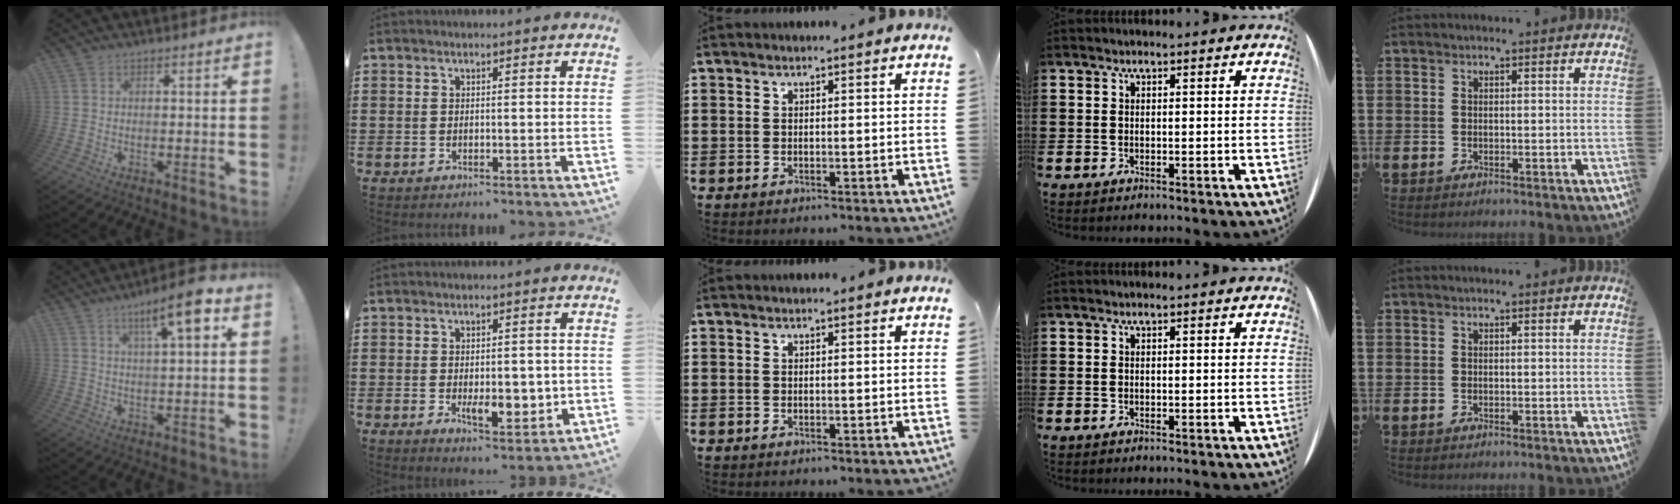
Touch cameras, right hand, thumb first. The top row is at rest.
{"thumb": {"total": 10.1, "force": [4.7, 2.1, 8.7], "torque": [-0.128, -0.021, 0.070]}, "index": {"total": 6.3, "force": [-0.9, 3.0, 5.5], "torque": [-0.078, -0.006, -0.019]}}